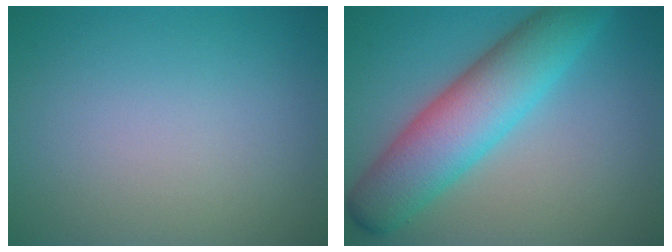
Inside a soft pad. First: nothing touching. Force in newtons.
{"total": 8.0, "press": 8.0, "slide": 0.2}